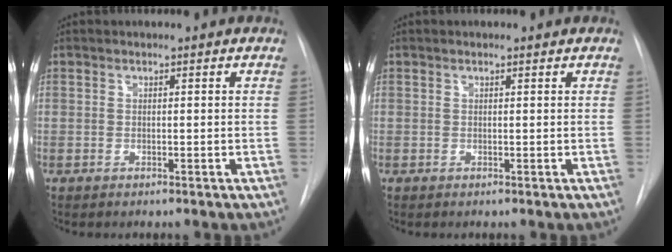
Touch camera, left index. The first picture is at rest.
{"total": 0.0}